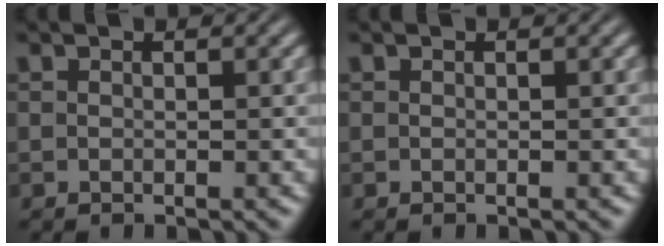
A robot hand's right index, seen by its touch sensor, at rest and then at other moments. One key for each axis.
{"total": 0.0}